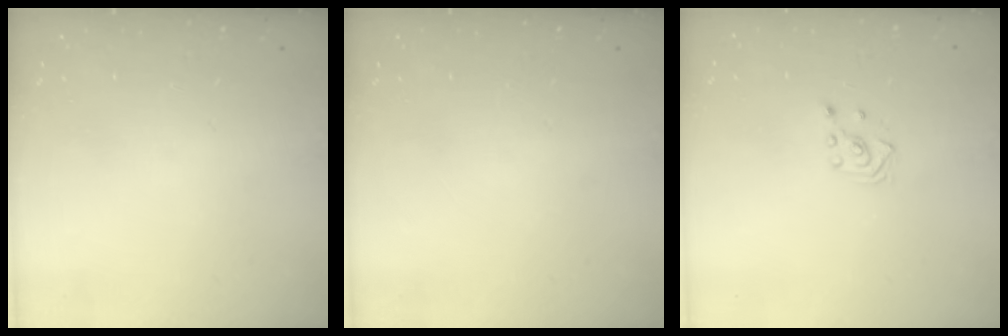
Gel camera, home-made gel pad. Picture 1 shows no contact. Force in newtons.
{"total": 0.0}
{"total": 2.5, "press": 2.3, "slide": 1.0}